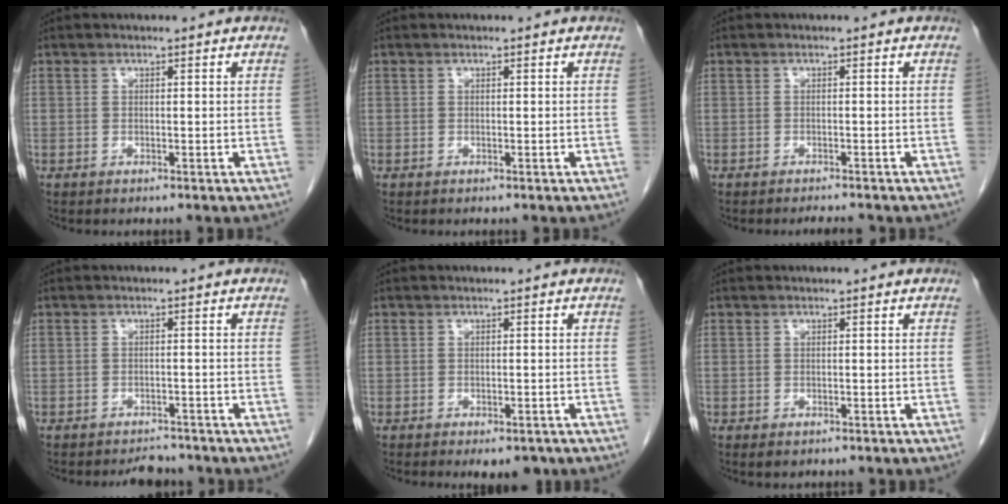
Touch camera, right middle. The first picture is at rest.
{"total": 0.0}
{"total": 1.6, "force": [-1.5, -0.3, 0.3], "torque": [-0.009, -0.008, -0.018]}
{"total": 2.9, "force": [-2.7, 0.9, 0.1], "torque": [-0.009, -0.004, -0.038]}
{"total": 3.6, "force": [-2.5, 1.6, 2.1], "torque": [-0.022, -0.006, -0.026]}
{"total": 1.0, "force": [-0.6, 0.6, 0.5], "torque": [-0.007, 0.000, -0.002]}